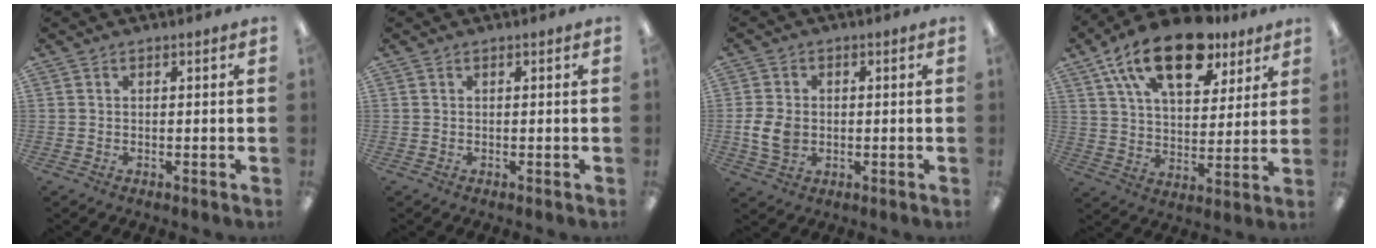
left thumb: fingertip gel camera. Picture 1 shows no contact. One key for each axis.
{"total": 0.0}
{"total": 6.4, "fx": -0.6, "fy": 4.9, "fz": 4.1, "tx": -0.091, "ty": 0.005, "tz": -0.010}
{"total": 19.0, "fx": 11.8, "fy": 9.1, "fz": 11.8, "tx": -0.197, "ty": -0.046, "tz": 0.203}